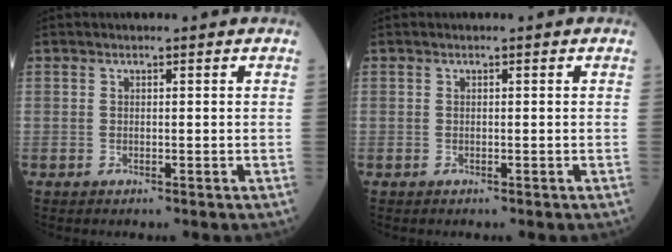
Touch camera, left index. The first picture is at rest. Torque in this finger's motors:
{"motor_torque": [-0.06, 0.09, -0.02, 0.00]}